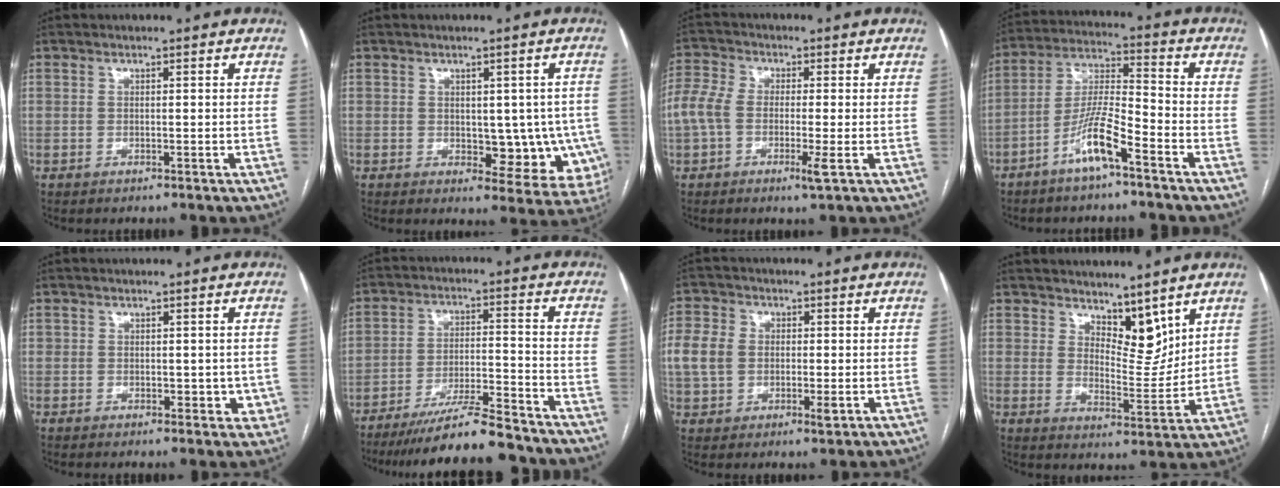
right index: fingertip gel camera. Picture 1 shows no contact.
{"total": 9.0, "force": [-0.8, 5.0, 7.5], "torque": [-0.066, 0.008, 0.003]}
{"total": 7.4, "force": [-1.8, 2.6, 6.6], "torque": [-0.153, 0.007, -0.039]}
{"total": 9.0, "force": [-5.3, 1.0, 7.2], "torque": [-0.149, 0.000, -0.104]}
{"total": 3.5, "force": [-0.1, 2.6, 2.4], "torque": [-0.016, 0.008, 0.006]}
{"total": 12.5, "force": [-11.2, 0.3, 5.5], "torque": [-0.078, -0.004, -0.183]}
{"total": 11.2, "force": [0.4, 8.7, 7.0], "torque": [-0.177, 0.009, 0.011]}
{"total": 7.3, "force": [5.5, 3.0, 3.6], "torque": [-0.049, -0.010, 0.100]}